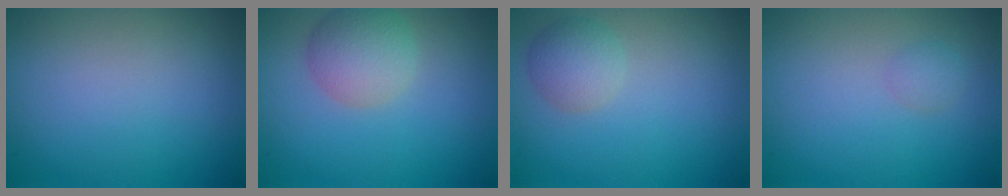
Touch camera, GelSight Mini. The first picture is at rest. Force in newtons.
{"total": 3.7, "press": 3.7, "slide": 0.2}
{"total": 1.9, "press": 1.9, "slide": 0.1}
{"total": 1.0, "press": 1.0, "slide": 0.0}